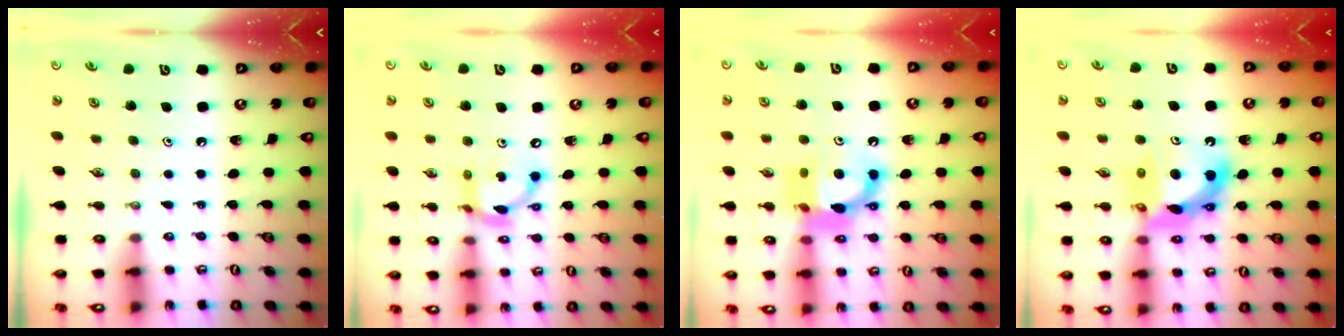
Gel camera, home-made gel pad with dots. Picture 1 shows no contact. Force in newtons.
{"total": 11.7, "press": 11.7, "slide": 0.9}
{"total": 11.8, "press": 11.7, "slide": 1.0}
{"total": 11.4, "press": 11.0, "slide": 3.0}